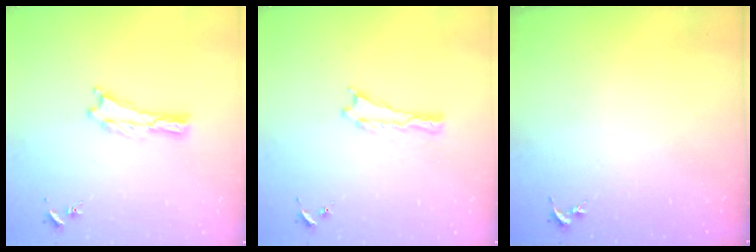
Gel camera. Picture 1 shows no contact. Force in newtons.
{"total": 0.0}
{"total": 0.0}